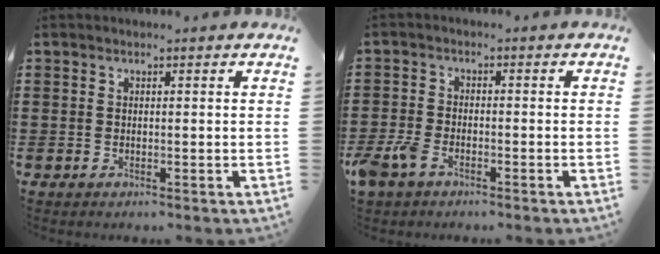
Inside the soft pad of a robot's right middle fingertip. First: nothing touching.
{"total": 3.2, "force": [-2.1, 1.7, 1.8], "torque": [-0.060, -0.004, -0.048]}